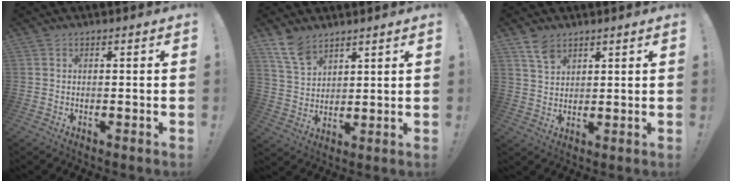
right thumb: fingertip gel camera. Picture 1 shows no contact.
{"total": 8.9, "force": [6.8, 4.6, 3.4], "torque": [-0.067, -0.037, 0.134]}
{"total": 5.8, "force": [4.1, 3.3, 2.4], "torque": [-0.035, -0.021, 0.078]}